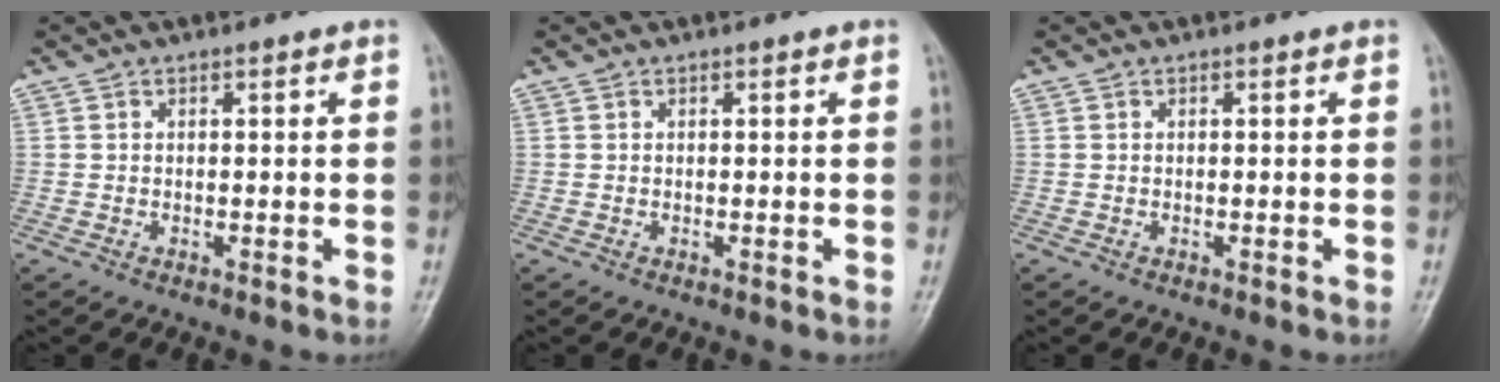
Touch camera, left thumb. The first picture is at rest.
{"total": 0.0}
{"total": 0.0}